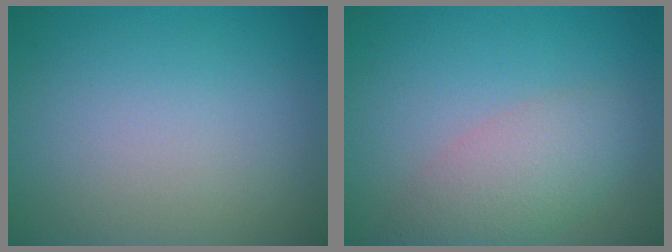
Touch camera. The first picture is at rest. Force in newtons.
{"total": 4.2, "press": 4.2, "slide": 0.4}